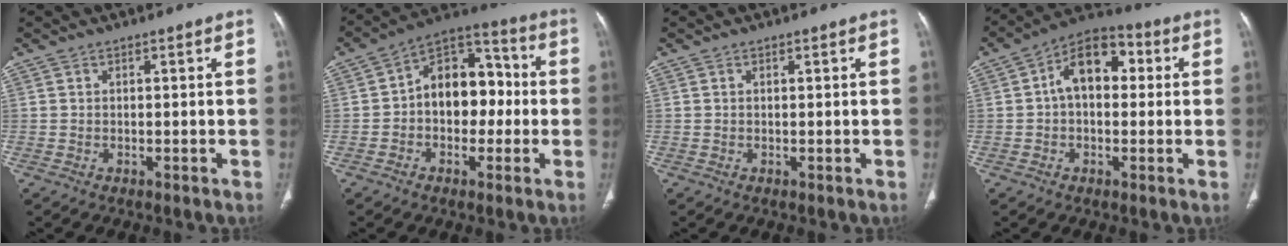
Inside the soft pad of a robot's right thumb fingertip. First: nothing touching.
{"total": 13.2, "force": [-0.6, 9.2, 9.4], "torque": [-0.093, 0.045, -0.023]}
{"total": 0.0}
{"total": 11.0, "force": [1.4, 7.2, 8.3], "torque": [-0.104, 0.034, 0.011]}